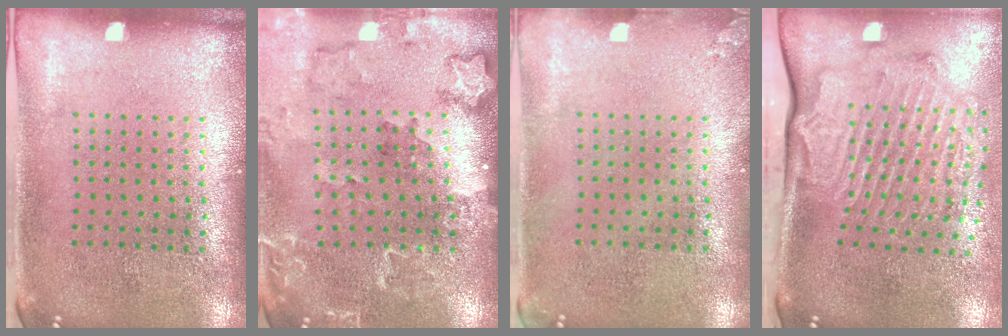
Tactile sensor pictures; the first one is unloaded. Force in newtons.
{"total": 1.8, "press": 1.8, "slide": 0.2}
{"total": 0.9, "press": 0.9, "slide": 0.1}
{"total": 2.4, "press": 2.2, "slide": 0.9}